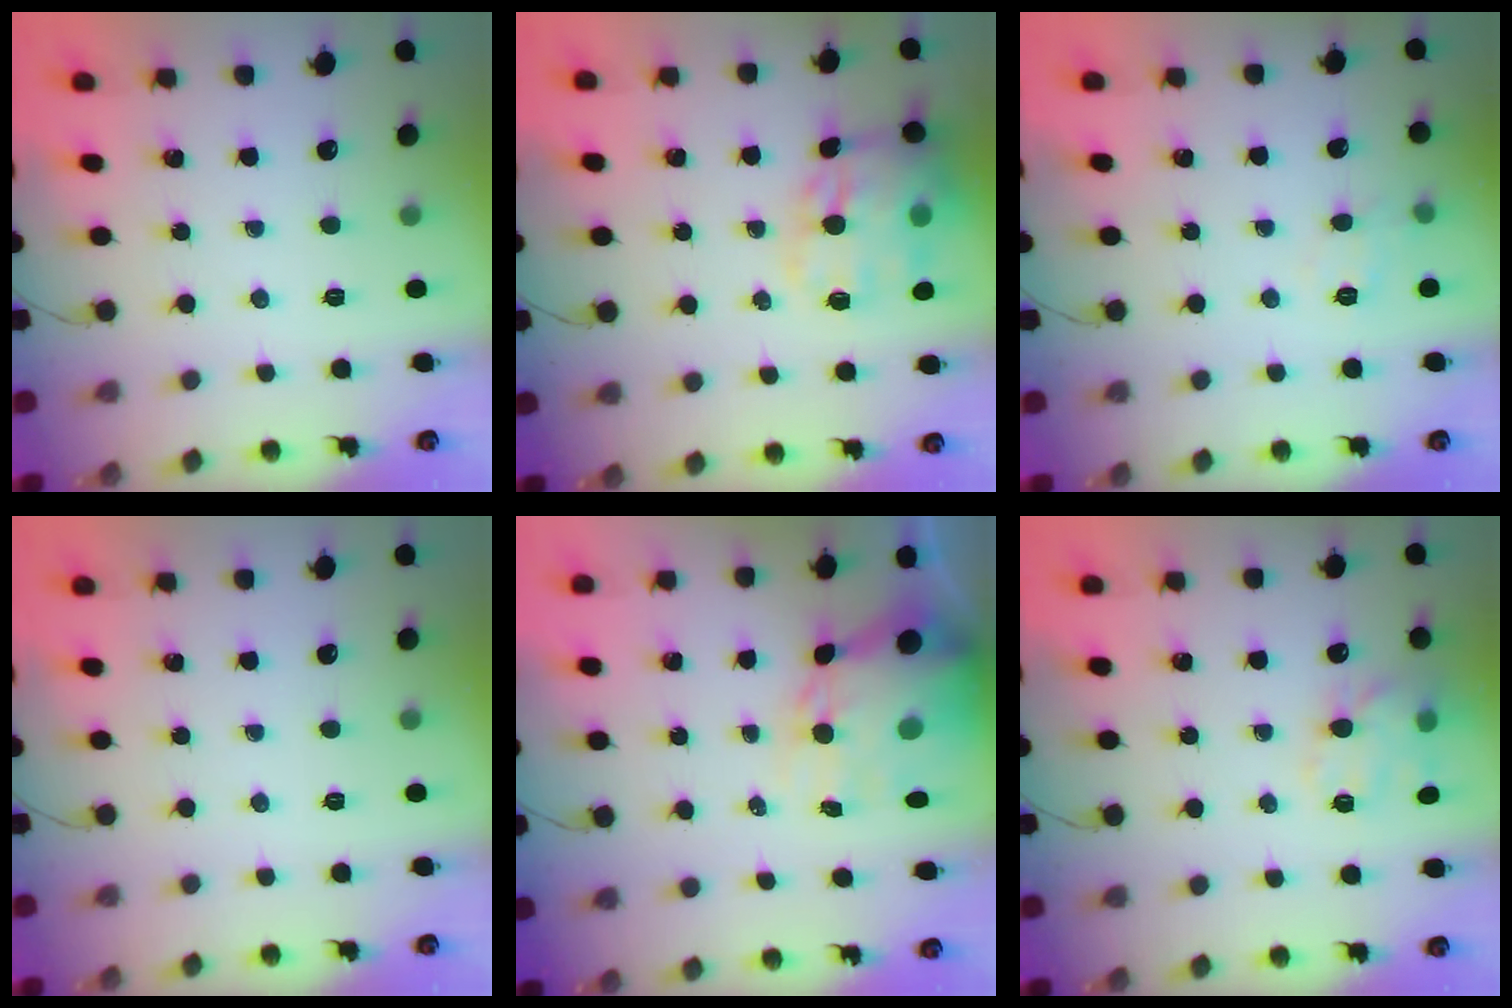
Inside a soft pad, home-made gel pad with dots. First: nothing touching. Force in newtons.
{"total": 16.2, "press": 15.8, "slide": 3.3}
{"total": 7.9, "press": 7.7, "slide": 1.5}
{"total": 0.0}
{"total": 11.8, "press": 11.4, "slide": 3.0}
{"total": 13.1, "press": 13.0, "slide": 2.0}